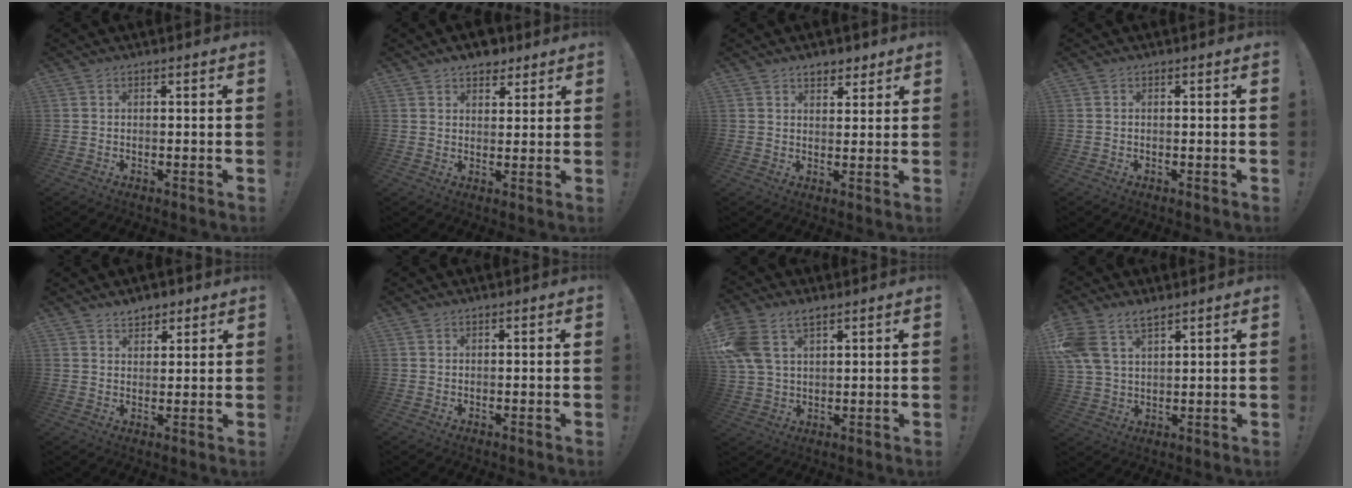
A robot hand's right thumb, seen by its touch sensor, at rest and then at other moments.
{"total": 6.0, "force": [4.6, 3.3, 2.0], "torque": [-0.018, -0.023, 0.083]}
{"total": 4.4, "force": [3.2, 2.6, 1.5], "torque": [-0.010, -0.013, 0.056]}
{"total": 0.0}
{"total": 4.1, "force": [3.3, 2.3, 0.9], "torque": [0.002, -0.018, 0.059]}
{"total": 0.0}
{"total": 9.4, "force": [5.4, 5.5, 5.5], "torque": [-0.106, -0.014, 0.107]}
{"total": 9.0, "force": [5.9, 4.9, 4.7], "torque": [-0.097, -0.020, 0.117]}